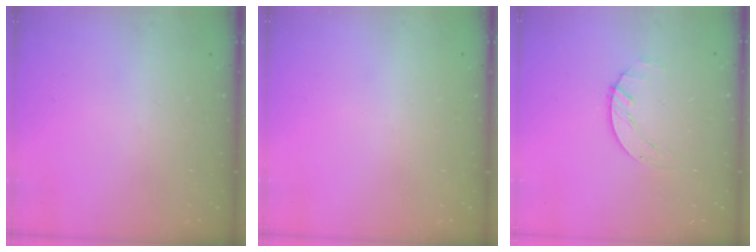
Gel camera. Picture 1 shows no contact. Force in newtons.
{"total": 0.0}
{"total": 1.5, "press": 1.5, "slide": 0.2}